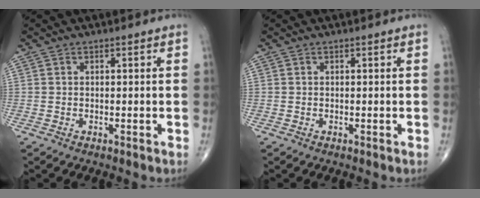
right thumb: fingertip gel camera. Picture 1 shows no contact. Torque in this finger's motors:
{"motor_torque": [-0.07, 0.08, -0.12, 0.04, 0.01]}